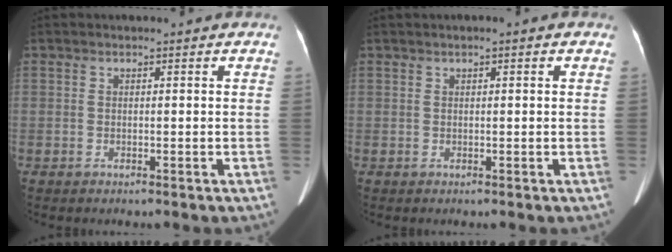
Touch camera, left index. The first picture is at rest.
{"total": 1.0, "force": [0.4, 0.1, 0.9], "torque": [-0.018, 0.005, 0.003]}